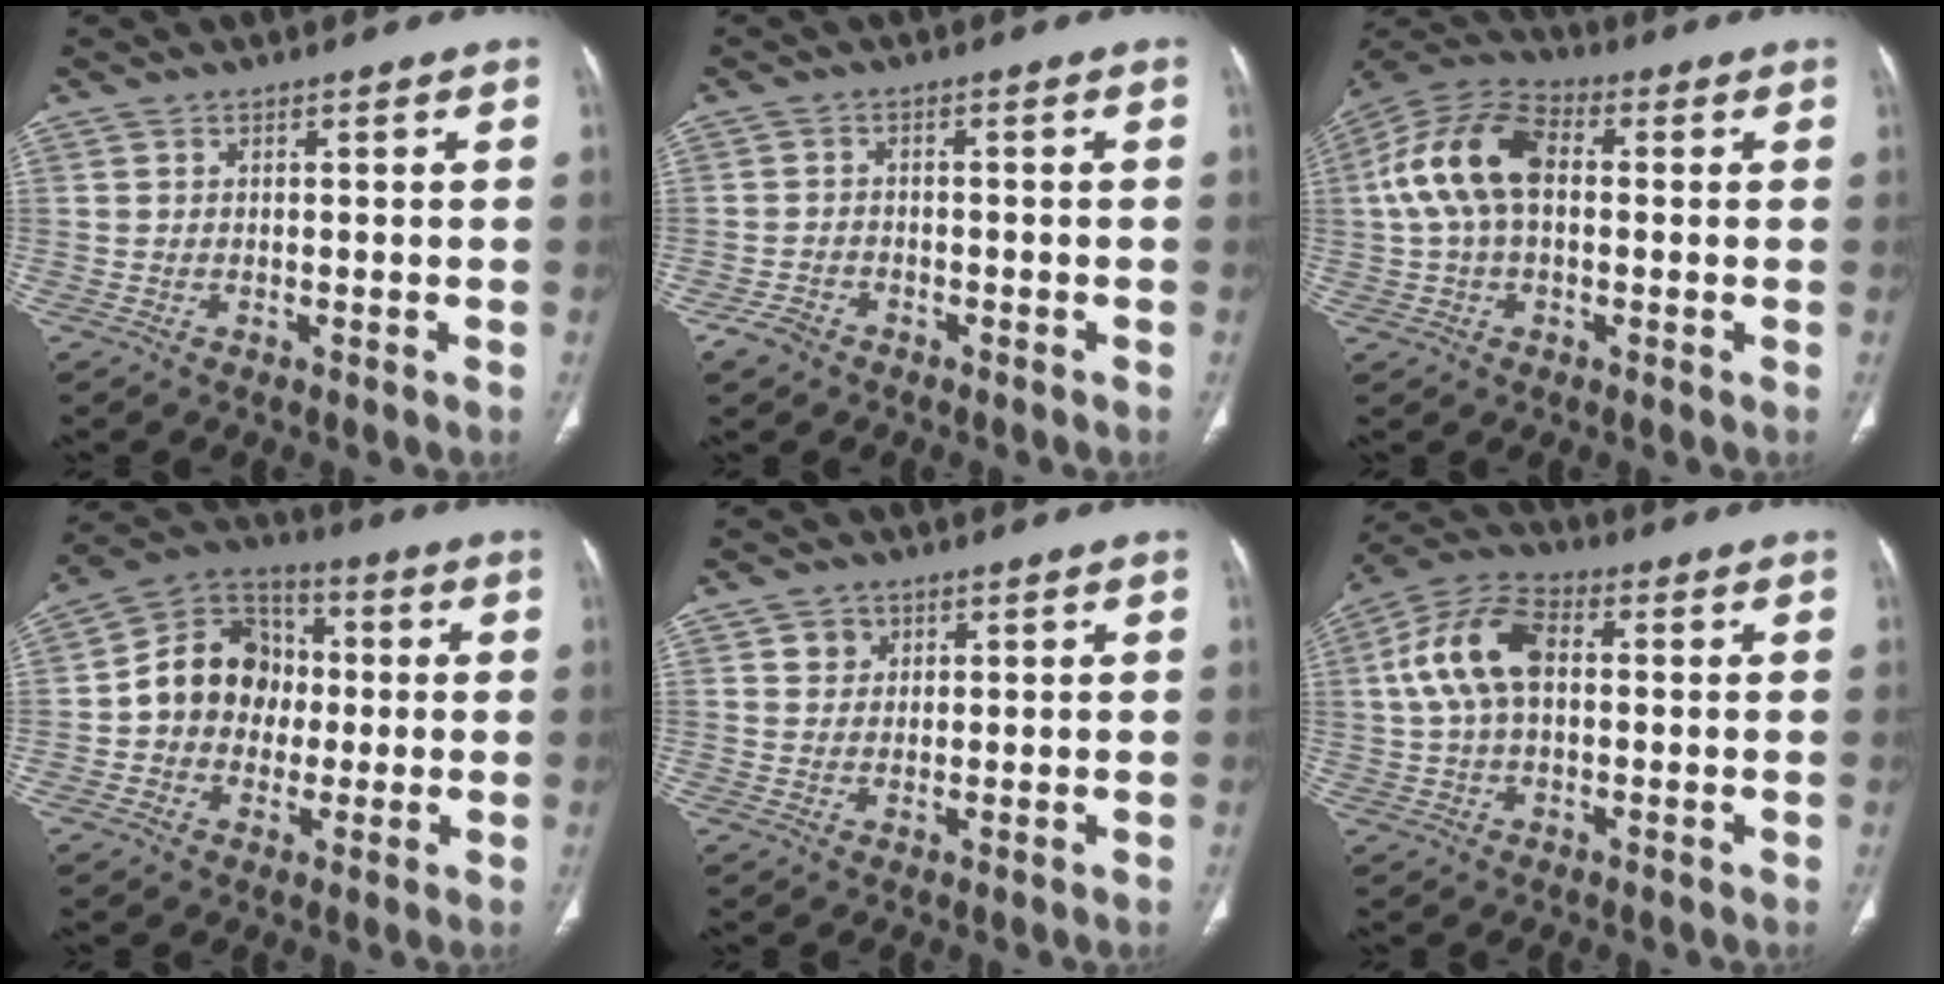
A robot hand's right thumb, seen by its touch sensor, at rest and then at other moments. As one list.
[{"total": 3.4, "force": [-2.3, 2.2, 1.1], "torque": [-0.024, 0.011, -0.038]}, {"total": 14.0, "force": [1.3, 8.5, 11.0], "torque": [-0.221, 0.035, 0.014]}, {"total": 13.7, "force": [-0.1, 11.6, 7.3], "torque": [-0.078, 0.031, -0.013]}, {"total": 2.9, "force": [1.3, 2.5, 0.7], "torque": [0.003, -0.007, 0.020]}, {"total": 12.1, "force": [1.6, 7.3, 9.6], "torque": [-0.193, 0.030, 0.023]}]